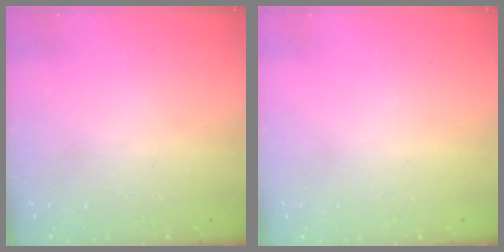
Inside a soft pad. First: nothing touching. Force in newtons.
{"total": 0.0}